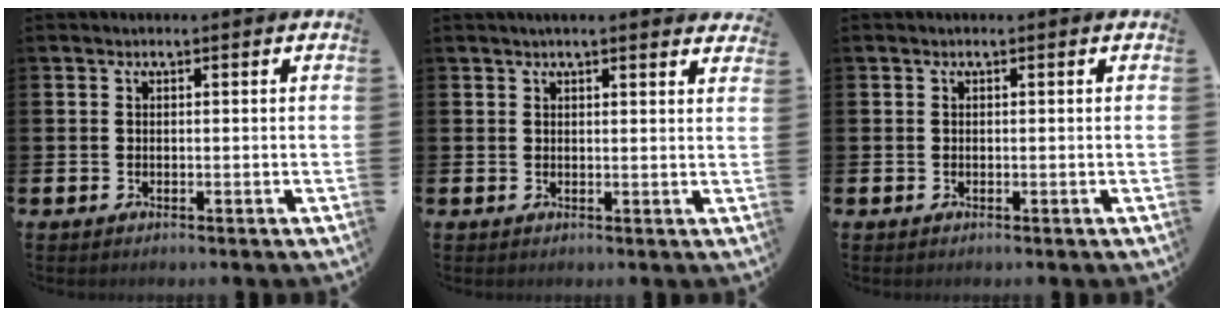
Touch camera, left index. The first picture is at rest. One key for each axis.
{"total": 2.5, "fx": 2.4, "fy": 0.1, "fz": 0.7, "tx": -0.008, "ty": -0.009, "tz": 0.042}
{"total": 0.0}